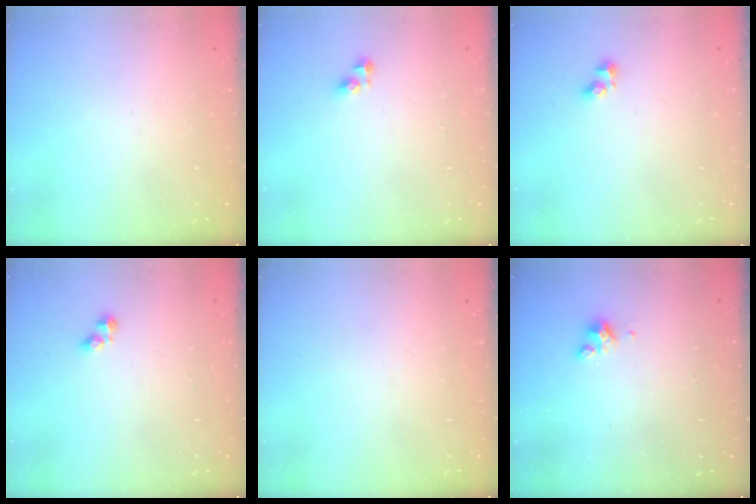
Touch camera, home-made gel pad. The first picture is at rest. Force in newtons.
{"total": 5.0, "press": 5.0, "slide": 0.5}
{"total": 3.7, "press": 3.5, "slide": 1.3}
{"total": 2.1, "press": 2.0, "slide": 0.4}
{"total": 0.0}
{"total": 2.3, "press": 2.3, "slide": 0.2}